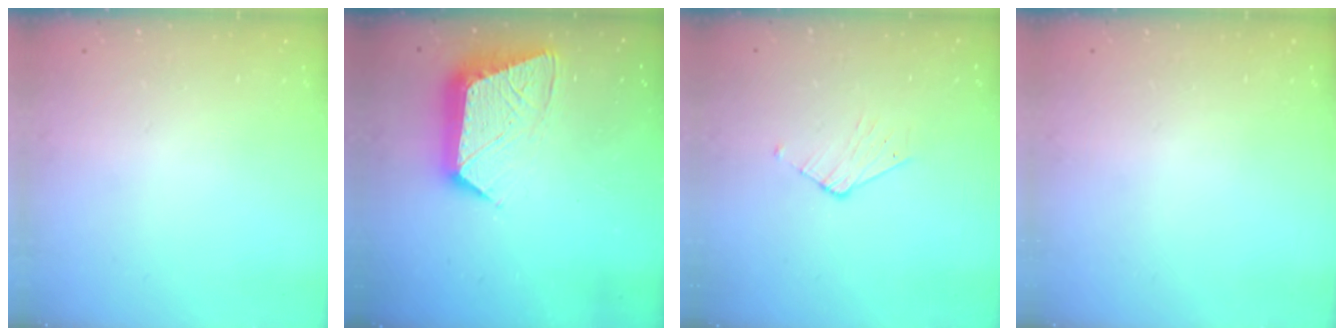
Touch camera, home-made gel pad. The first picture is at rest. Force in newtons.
{"total": 12.6, "press": 12.6, "slide": 1.0}
{"total": 4.1, "press": 4.1, "slide": 0.4}
{"total": 0.0}